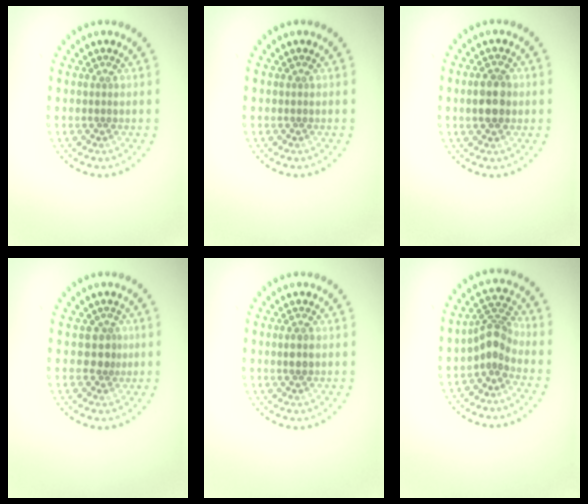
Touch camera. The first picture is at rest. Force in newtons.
{"total": 0.0}
{"total": 3.2, "press": 3.2, "slide": 0.0}
{"total": 1.7, "press": 1.4, "slide": 1.1}
{"total": 1.2, "press": 1.2, "slide": 0.3}
{"total": 2.8, "press": 2.0, "slide": 2.0}